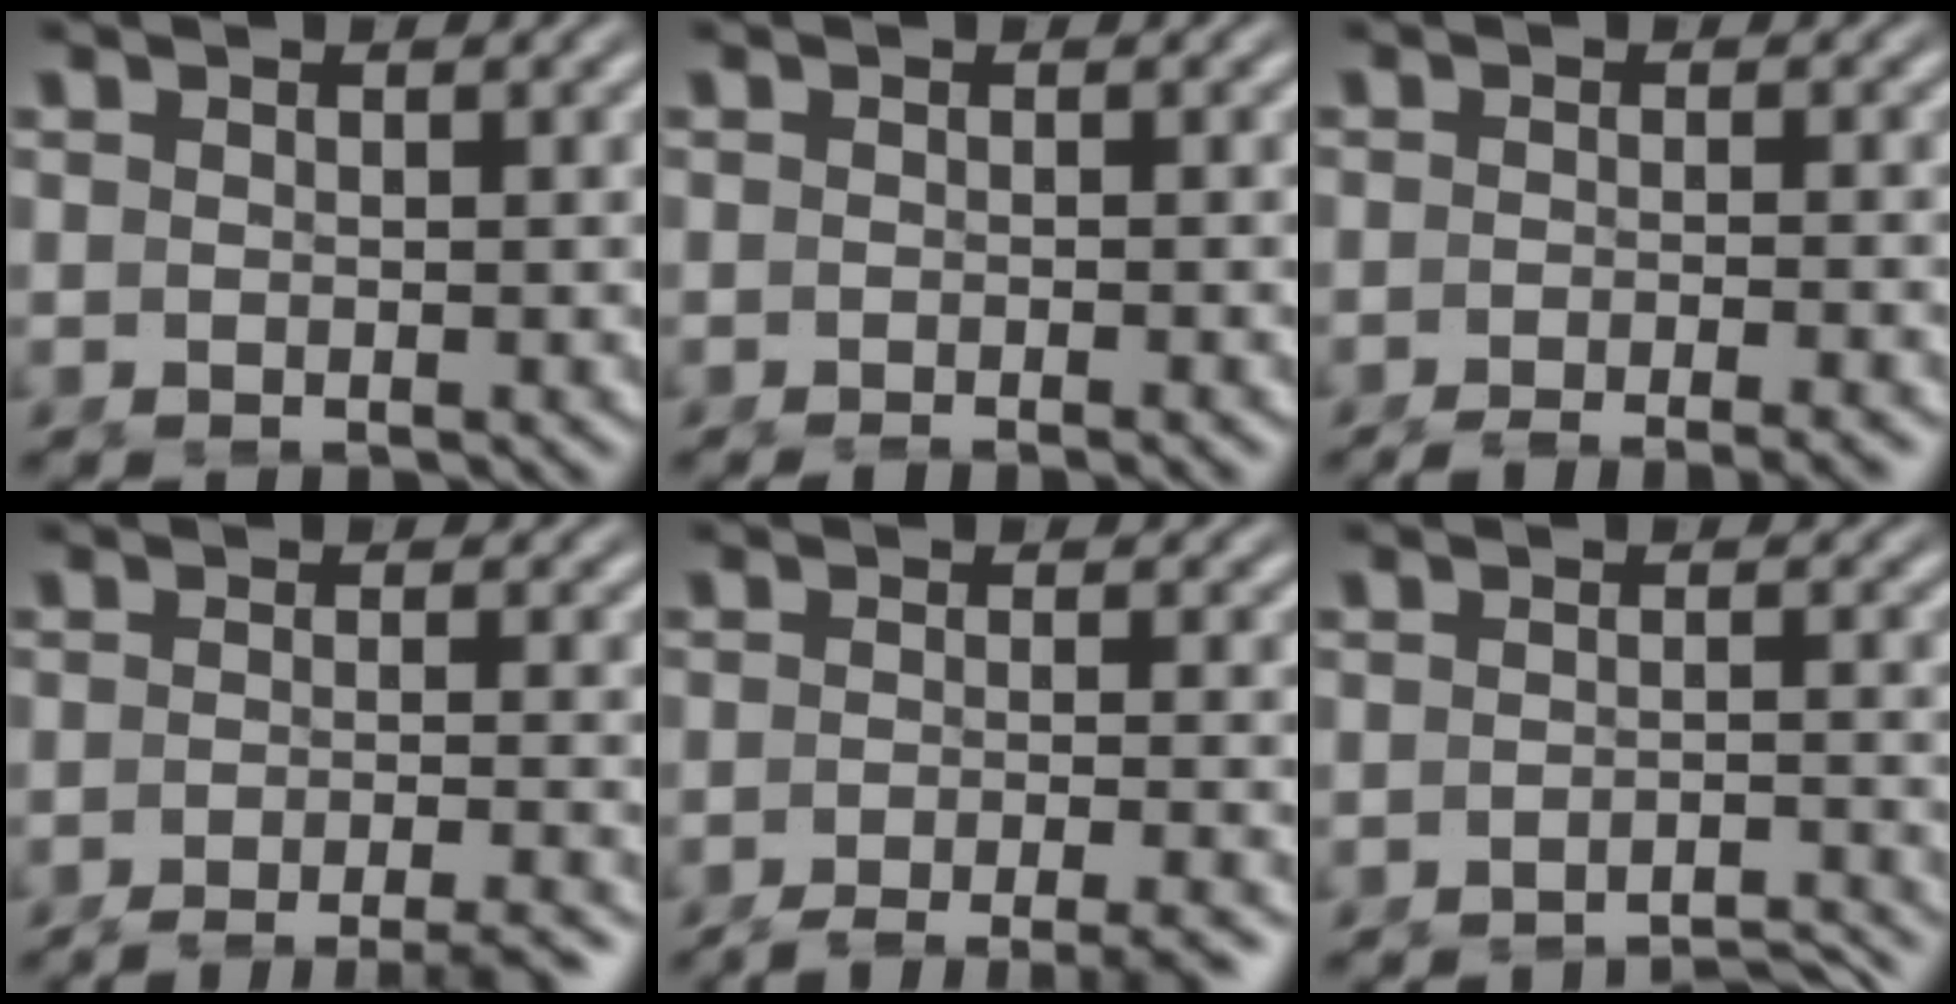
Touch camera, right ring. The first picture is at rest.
{"total": 1.9, "force": [-1.8, -0.2, 0.7], "torque": [-0.002, -0.002, -0.025]}
{"total": 6.0, "force": [-5.6, 0.7, 2.0], "torque": [-0.019, -0.011, -0.084]}
{"total": 8.2, "force": [-7.5, 1.3, 3.2], "torque": [-0.028, -0.017, -0.107]}
{"total": 9.1, "force": [-8.2, 1.7, 3.4], "torque": [-0.035, -0.020, -0.118]}
{"total": 5.1, "force": [-5.1, 0.0, 0.6], "torque": [-0.002, -0.018, -0.077]}